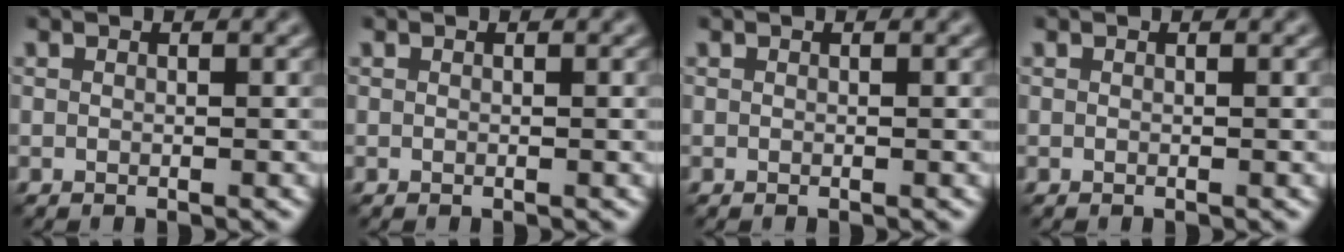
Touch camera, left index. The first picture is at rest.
{"total": 0.0}
{"total": 0.0}
{"total": 0.0}